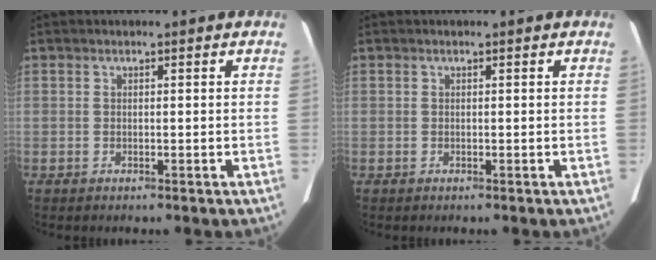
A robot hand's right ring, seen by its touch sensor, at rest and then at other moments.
{"total": 0.0}